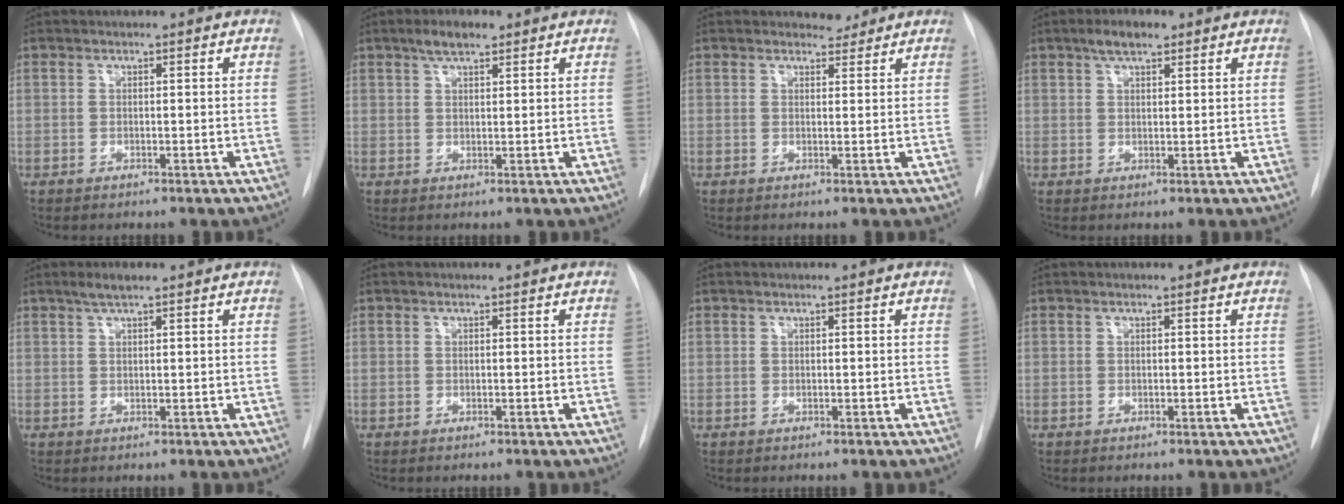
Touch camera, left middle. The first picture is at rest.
{"total": 3.6, "force": [2.5, 1.1, 2.3], "torque": [-0.048, 0.006, 0.044]}
{"total": 1.9, "force": [1.8, 0.7, 0.0], "torque": [-0.001, -0.004, 0.025]}
{"total": 3.8, "force": [2.5, 1.3, 2.5], "torque": [-0.049, 0.008, 0.044]}
{"total": 2.5, "force": [1.8, 0.2, 1.7], "torque": [-0.038, 0.004, 0.034]}
{"total": 0.0}
{"total": 0.0}
{"total": 0.0}